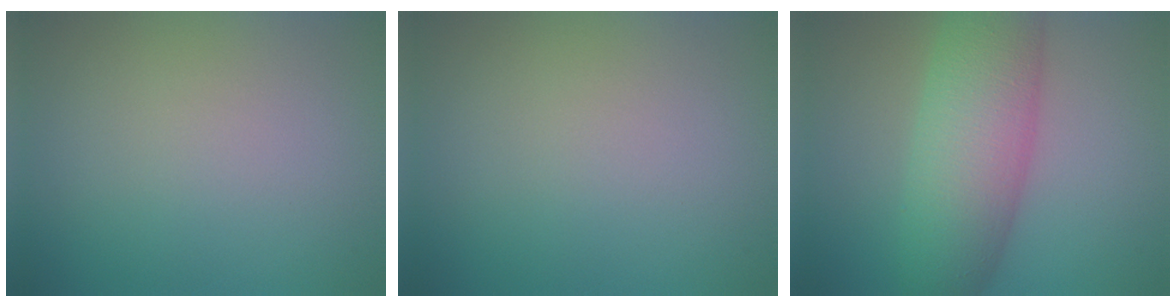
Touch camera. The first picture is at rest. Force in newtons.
{"total": 0.0}
{"total": 8.3, "press": 8.3, "slide": 0.1}